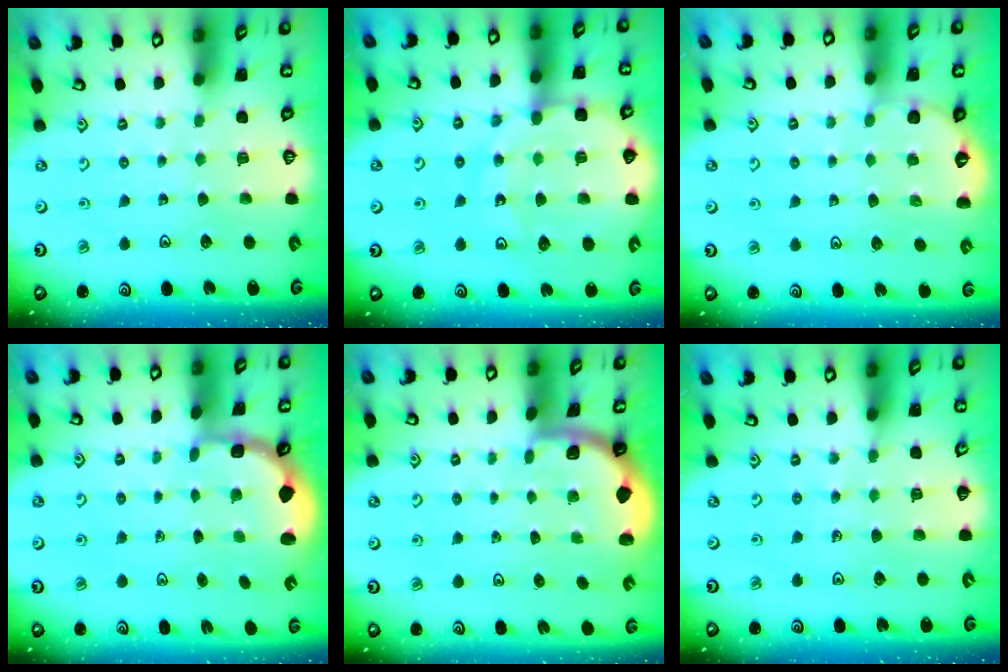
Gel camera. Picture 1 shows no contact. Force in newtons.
{"total": 16.4, "press": 16.1, "slide": 3.3}
{"total": 3.3, "press": 2.9, "slide": 1.6}
{"total": 2.9, "press": 1.7, "slide": 2.3}
{"total": 1.6, "press": 1.6, "slide": 0.1}
{"total": 4.5, "press": 4.4, "slide": 1.0}